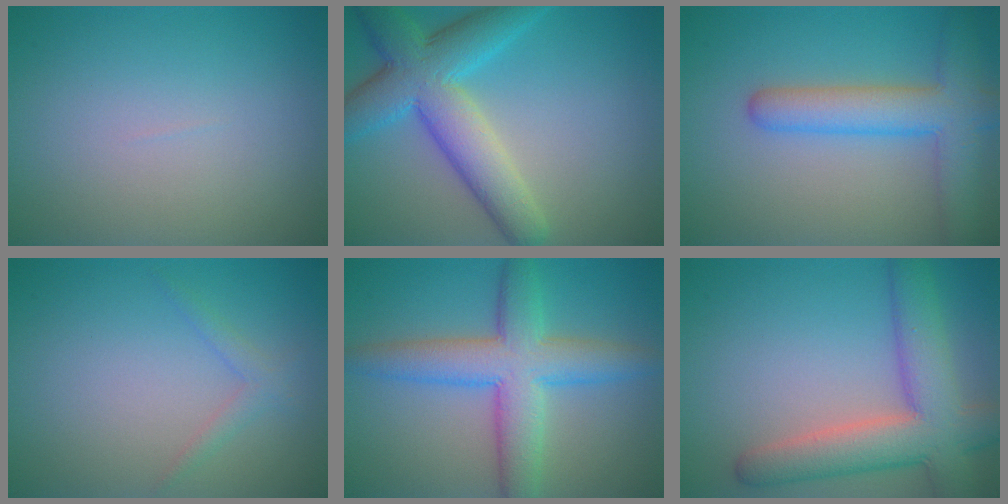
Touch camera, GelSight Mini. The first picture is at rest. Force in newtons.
{"total": 7.9, "press": 7.9, "slide": 0.0}
{"total": 5.8, "press": 5.8, "slide": 0.3}
{"total": 1.3, "press": 1.3, "slide": 0.1}
{"total": 6.9, "press": 6.9, "slide": 0.2}
{"total": 7.5, "press": 7.5, "slide": 0.5}